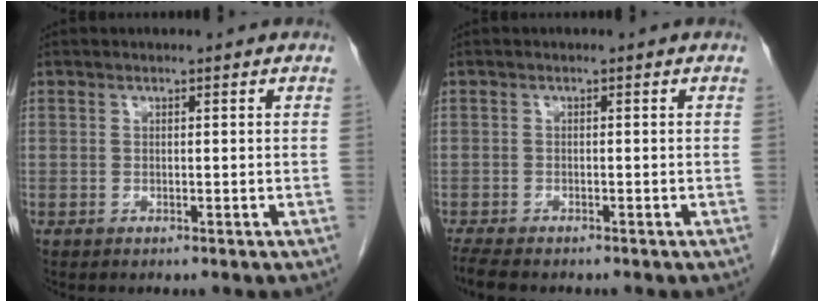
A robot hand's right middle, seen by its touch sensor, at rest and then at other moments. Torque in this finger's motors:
{"motor_torque": [0.28, -0.18, 0.01, 0.02]}